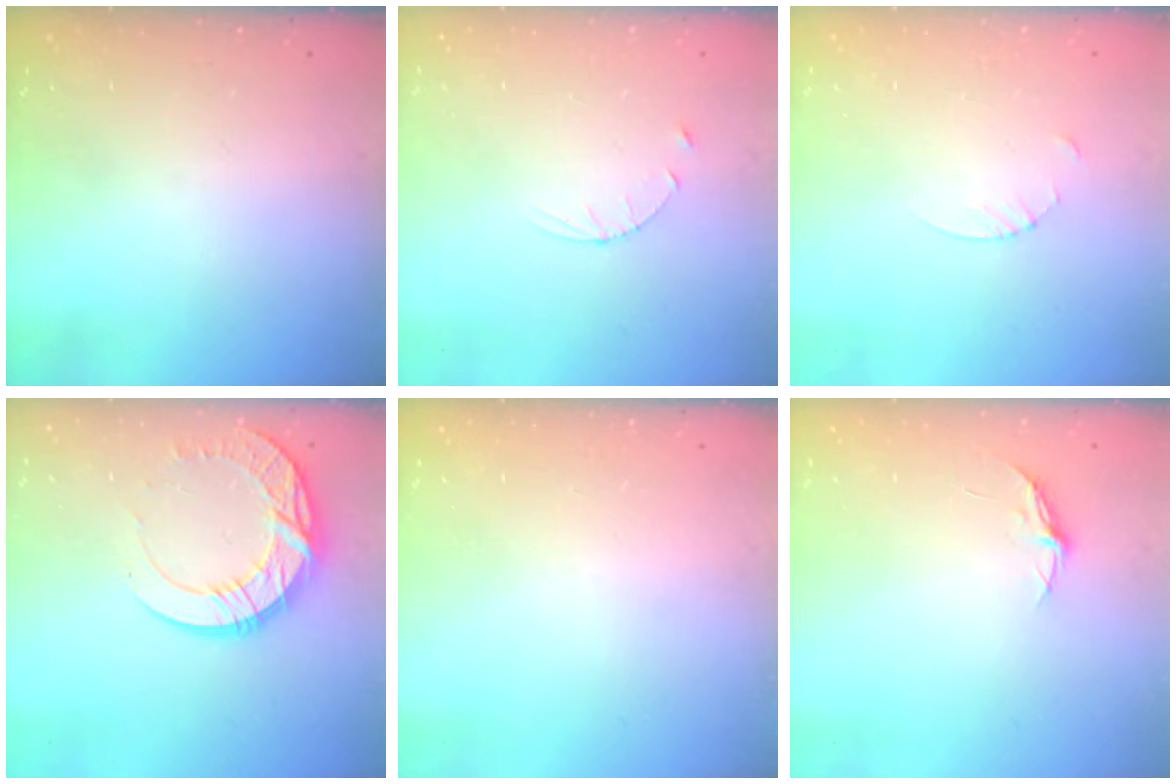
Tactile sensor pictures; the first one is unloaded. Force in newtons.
{"total": 3.0, "press": 2.9, "slide": 0.4}
{"total": 2.7, "press": 2.7, "slide": 0.3}
{"total": 14.4, "press": 14.4, "slide": 1.4}
{"total": 0.0}
{"total": 3.8, "press": 3.8, "slide": 0.3}